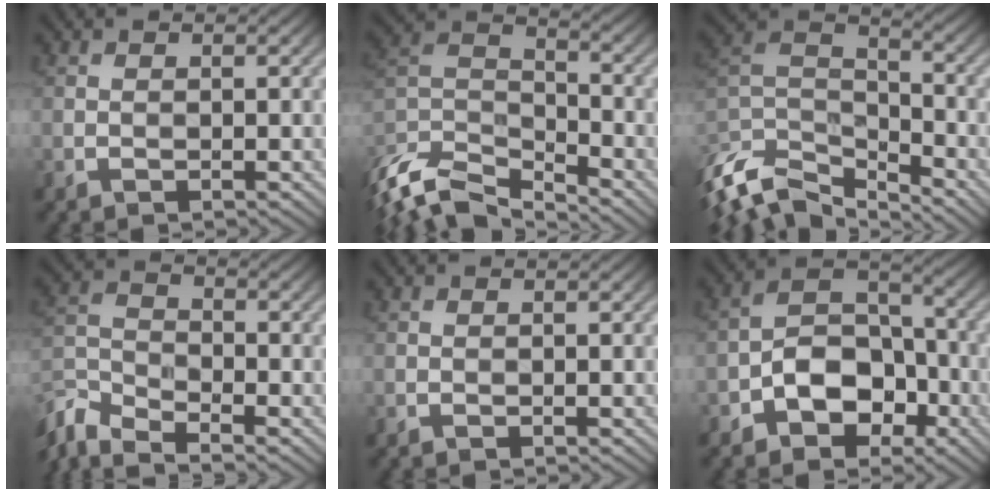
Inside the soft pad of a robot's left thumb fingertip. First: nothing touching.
{"total": 11.7, "force": [-9.2, 4.0, 6.1], "torque": [-0.152, -0.017, -0.172]}
{"total": 12.1, "force": [-9.1, 5.0, 6.3], "torque": [-0.167, -0.012, -0.163]}
{"total": 7.5, "force": [-6.4, 1.9, 3.4], "torque": [-0.080, -0.015, -0.143]}
{"total": 0.0}
{"total": 8.1, "force": [-3.7, 5.3, 4.9], "torque": [-0.080, 0.004, -0.078]}